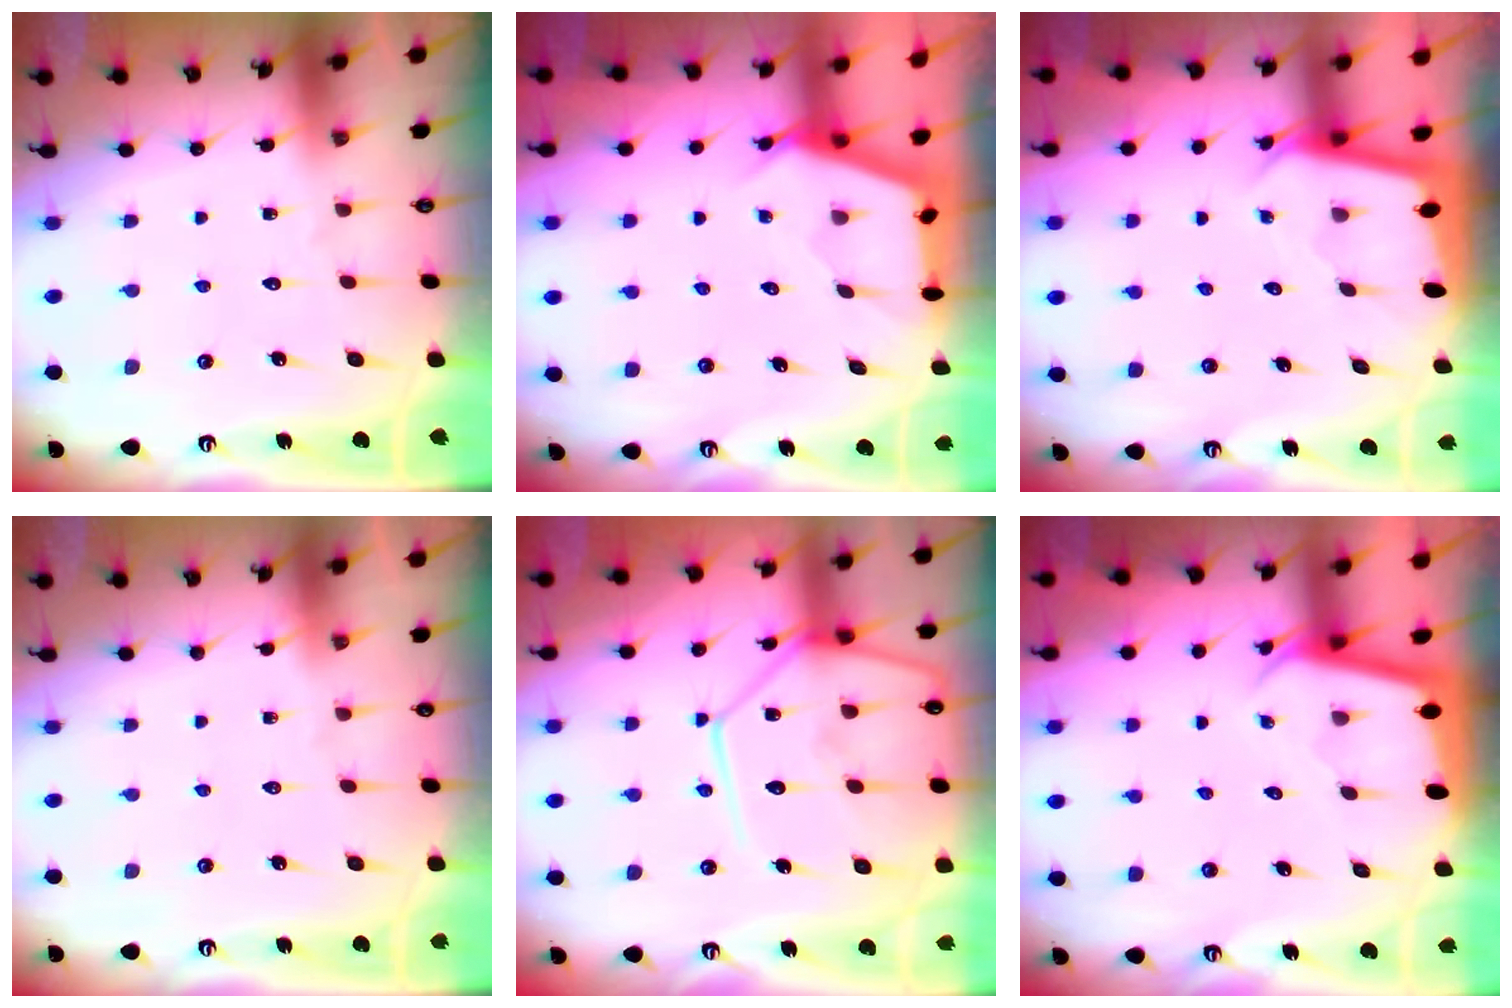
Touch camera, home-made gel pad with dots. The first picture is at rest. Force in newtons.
{"total": 2.5, "press": 2.5, "slide": 0.4}
{"total": 2.1, "press": 2.1, "slide": 0.1}
{"total": 0.0}
{"total": 16.8, "press": 16.7, "slide": 1.7}
{"total": 2.2, "press": 2.2, "slide": 0.1}